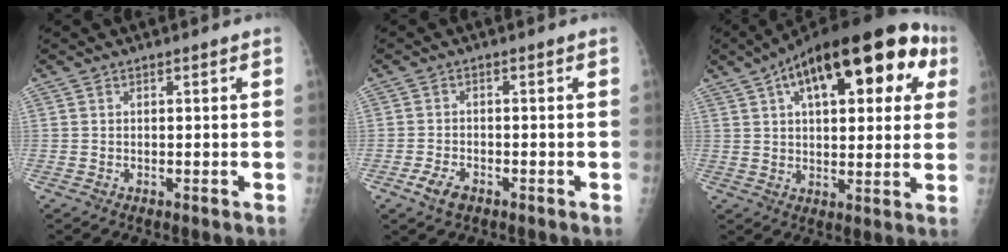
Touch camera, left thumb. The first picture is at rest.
{"total": 3.6, "force": [-2.0, 2.1, 2.2], "torque": [-0.044, 0.003, -0.036]}
{"total": 25.3, "force": [9.9, 11.3, 20.3], "torque": [-0.277, 0.031, 0.139]}